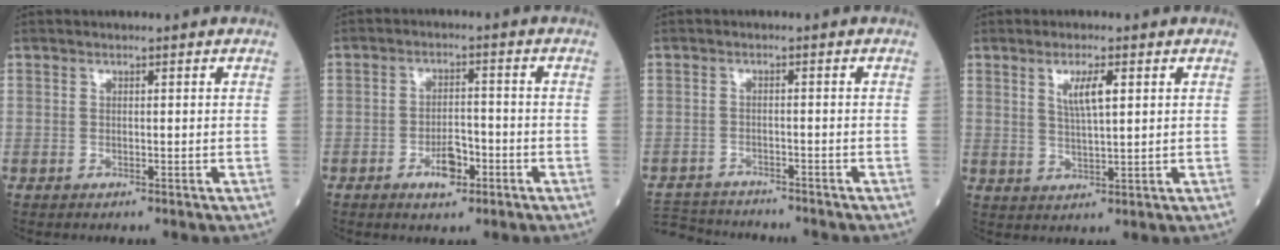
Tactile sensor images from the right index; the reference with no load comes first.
{"total": 3.6, "force": [-1.8, 2.1, 2.3], "torque": [-0.032, 0.007, -0.027]}
{"total": 8.7, "force": [-8.5, 1.1, 1.6], "torque": [-0.033, 0.000, -0.137]}
{"total": 4.4, "force": [1.7, 0.7, 4.0], "torque": [-0.076, 0.002, 0.033]}